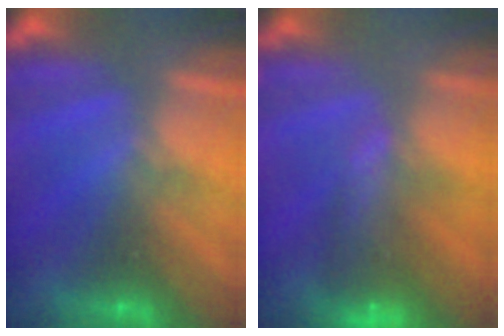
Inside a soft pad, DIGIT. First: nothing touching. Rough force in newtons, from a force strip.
{"total": 7.2}